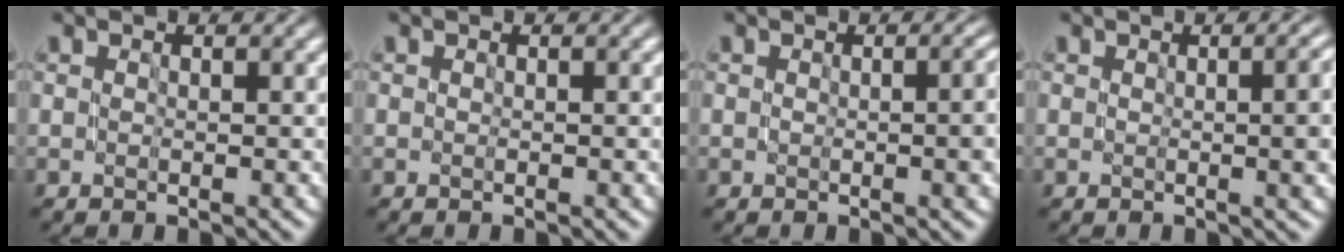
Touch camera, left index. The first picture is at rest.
{"total": 0.0}
{"total": 3.6, "force": [-0.1, 1.5, 3.3], "torque": [-0.034, -0.003, 0.002]}
{"total": 5.2, "force": [0.3, 2.2, 4.7], "torque": [-0.032, 0.004, 0.006]}